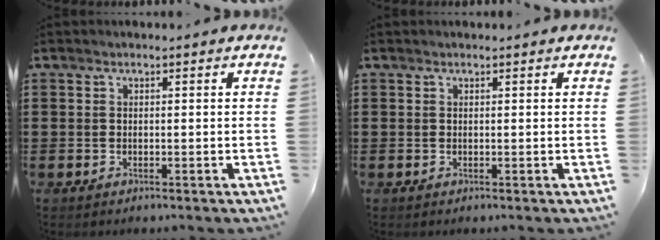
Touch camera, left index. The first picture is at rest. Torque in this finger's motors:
{"motor_torque": [2.14, 0.00, -1.05, -0.02]}